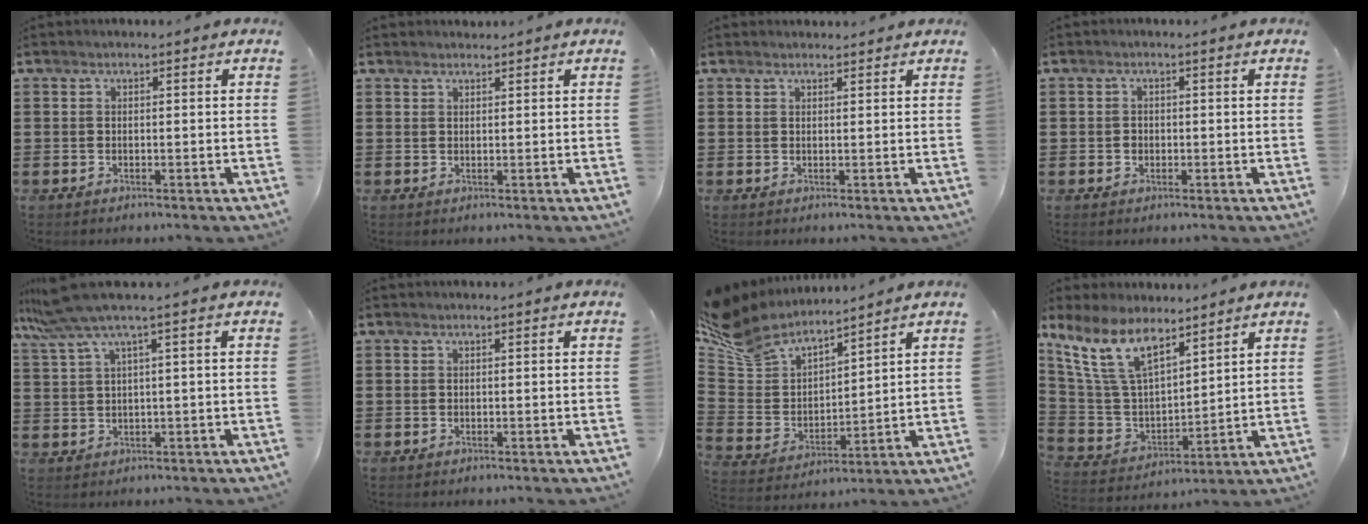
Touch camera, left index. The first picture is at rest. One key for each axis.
{"total": 1.2, "fx": 1.2, "fy": 0.2, "fz": 0.0, "tx": -0.002, "ty": 0.000, "tz": 0.023}
{"total": 1.2, "fx": 1.2, "fy": 0.4, "fz": 0.0, "tx": -0.002, "ty": 0.002, "tz": 0.023}
{"total": 0.9, "fx": 0.0, "fy": 0.8, "fz": 0.4, "tx": -0.010, "ty": 0.005, "tz": 0.000}
{"total": 5.0, "fx": 2.4, "fy": -0.4, "fz": 4.3, "tx": -0.104, "ty": -0.019, "tz": 0.038}
{"total": 0.0}
{"total": 7.6, "fx": 7.0, "fy": 2.8, "fz": 1.2, "tx": -0.068, "ty": -0.045, "tz": 0.127}
{"total": 12.2, "fx": 8.3, "fy": 4.9, "fz": 7.5, "tx": -0.182, "ty": -0.022, "tz": 0.156}